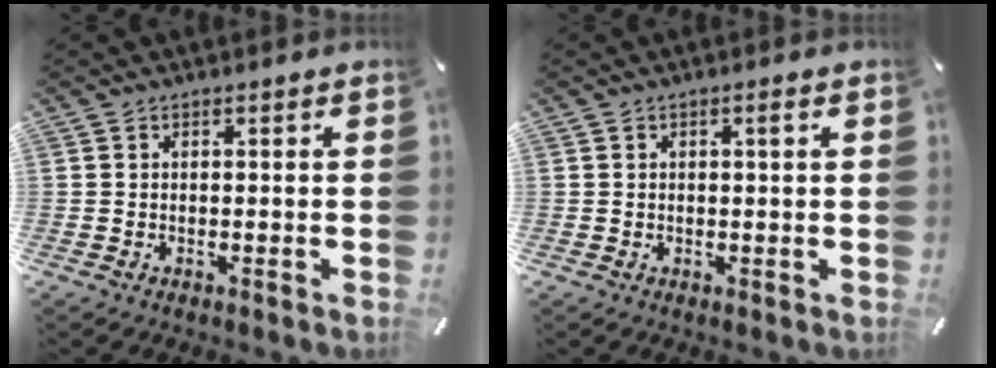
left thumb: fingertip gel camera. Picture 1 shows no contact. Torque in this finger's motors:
{"motor_torque": [-0.07, -0.41, -0.22, -0.11, 0.01]}